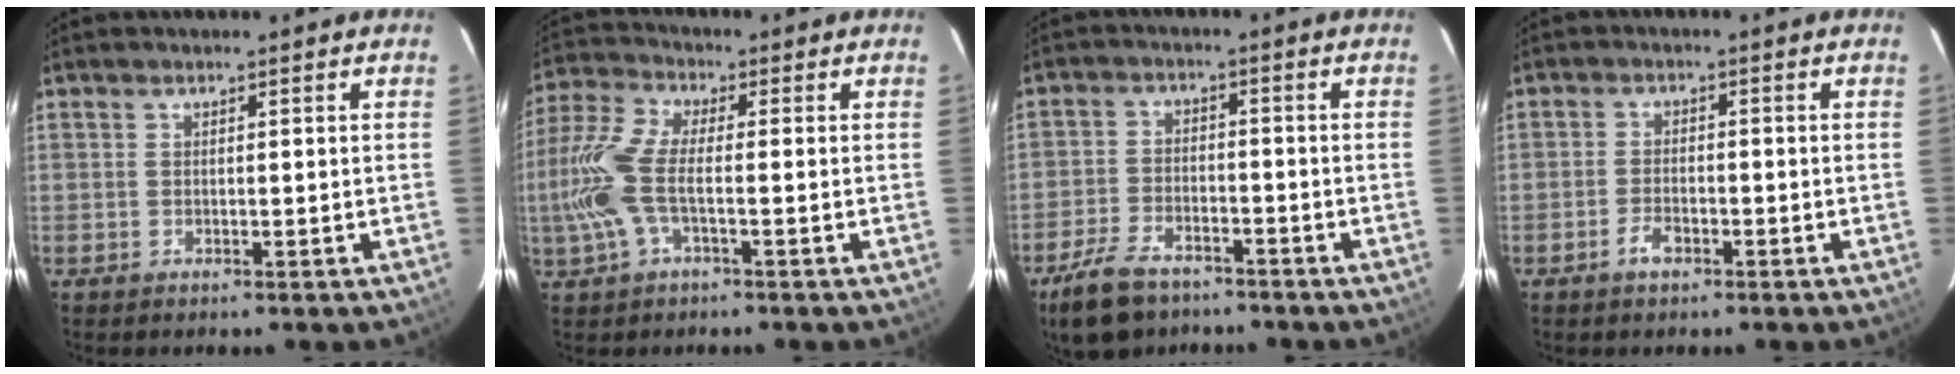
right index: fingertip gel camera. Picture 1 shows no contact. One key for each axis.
{"total": 10.5, "fx": -1.9, "fy": 3.4, "fz": 9.8, "tx": -0.225, "ty": 0.004, "tz": -0.040}
{"total": 10.0, "fx": -7.4, "fy": 4.9, "fz": 4.6, "tx": -0.127, "ty": -0.002, "tz": -0.131}
{"total": 2.8, "fx": -1.8, "fy": 1.3, "fz": 1.8, "tx": -0.041, "ty": 0.003, "tz": -0.035}